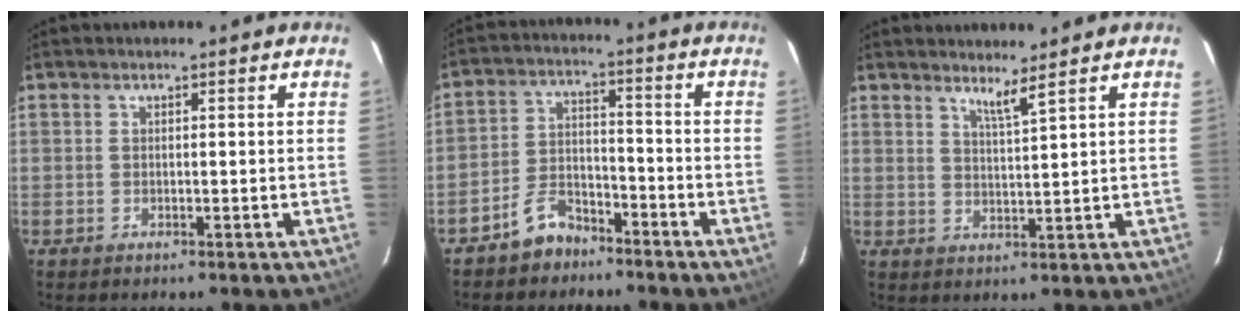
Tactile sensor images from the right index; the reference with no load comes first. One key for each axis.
{"total": 7.0, "fx": -5.5, "fy": 3.7, "fz": 2.2, "tx": -0.056, "ty": 0.024, "tz": -0.092}
{"total": 2.2, "fx": 1.9, "fy": -0.3, "fz": 1.2, "tx": -0.021, "ty": -0.004, "tz": 0.030}